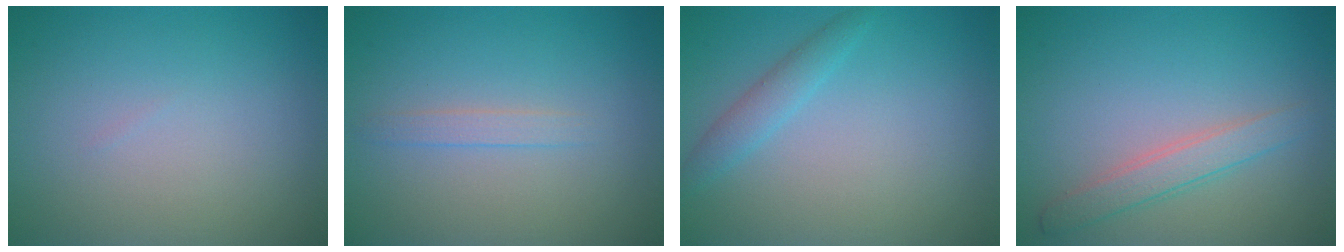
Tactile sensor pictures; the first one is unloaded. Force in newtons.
{"total": 1.2, "press": 1.2, "slide": 0.1}
{"total": 1.8, "press": 1.8, "slide": 0.1}
{"total": 2.3, "press": 2.3, "slide": 0.1}